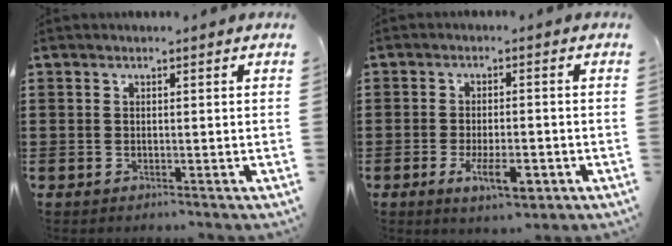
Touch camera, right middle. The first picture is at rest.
{"total": 5.5, "force": [-2.4, 2.2, 4.5], "torque": [-0.075, -0.003, -0.046]}